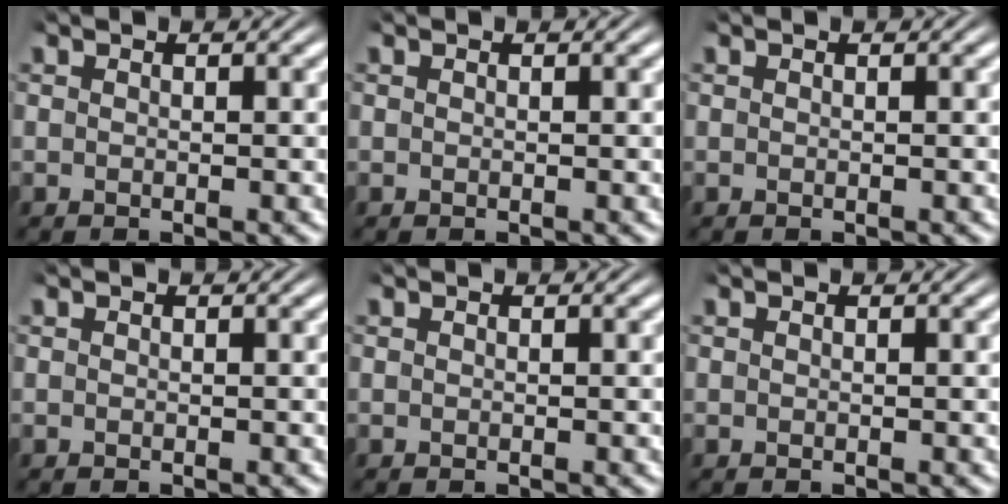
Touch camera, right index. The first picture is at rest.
{"total": 0.0}
{"total": 0.0}
{"total": 0.0}
{"total": 0.0}
{"total": 0.0}